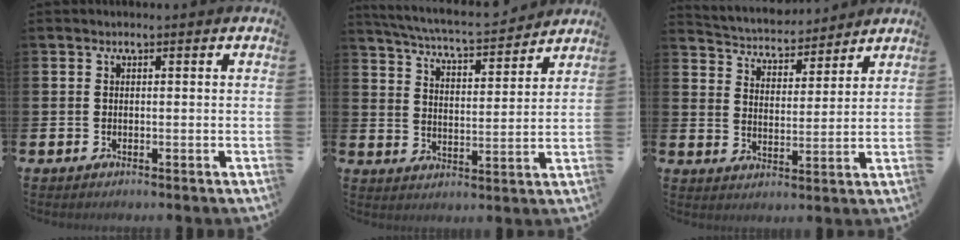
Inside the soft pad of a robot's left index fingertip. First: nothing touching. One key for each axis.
{"total": 6.0, "fx": 5.8, "fy": 0.3, "fz": 1.5, "tx": -0.054, "ty": -0.044, "tz": 0.097}
{"total": 4.5, "fx": 4.3, "fy": 1.3, "fz": 0.0, "tx": -0.025, "ty": -0.034, "tz": 0.073}